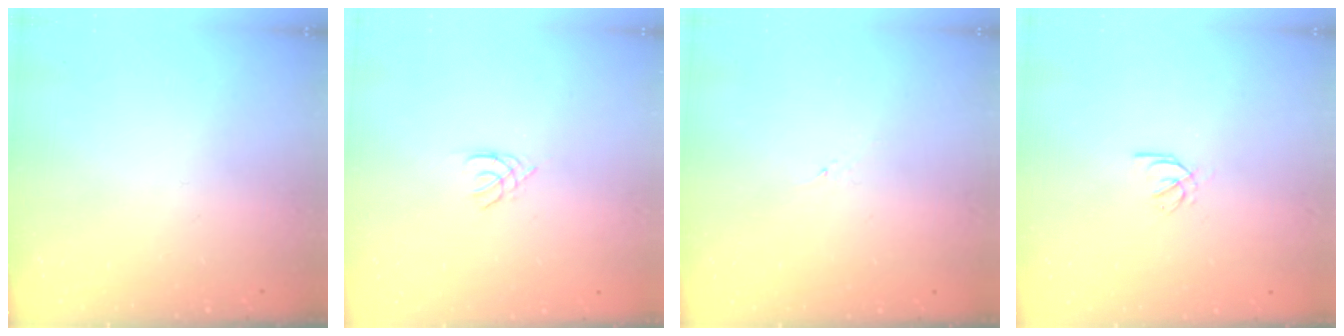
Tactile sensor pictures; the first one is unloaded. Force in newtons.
{"total": 1.4, "press": 1.4, "slide": 0.3}
{"total": 1.2, "press": 1.1, "slide": 0.2}
{"total": 2.1, "press": 2.0, "slide": 0.5}